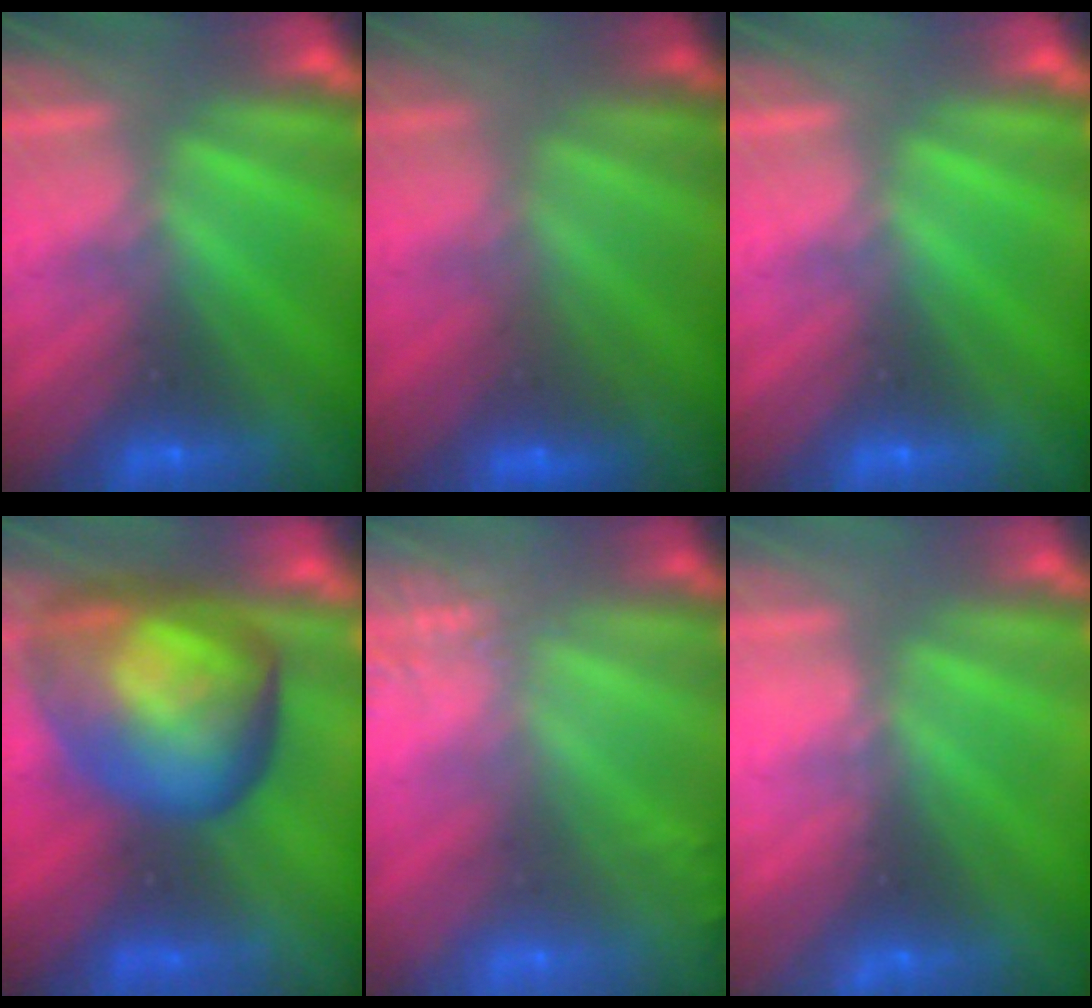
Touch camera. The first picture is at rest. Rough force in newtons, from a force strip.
{"total": 2.5}
{"total": 0.0}
{"total": 7.9}
{"total": 2.4}
{"total": 2.4}